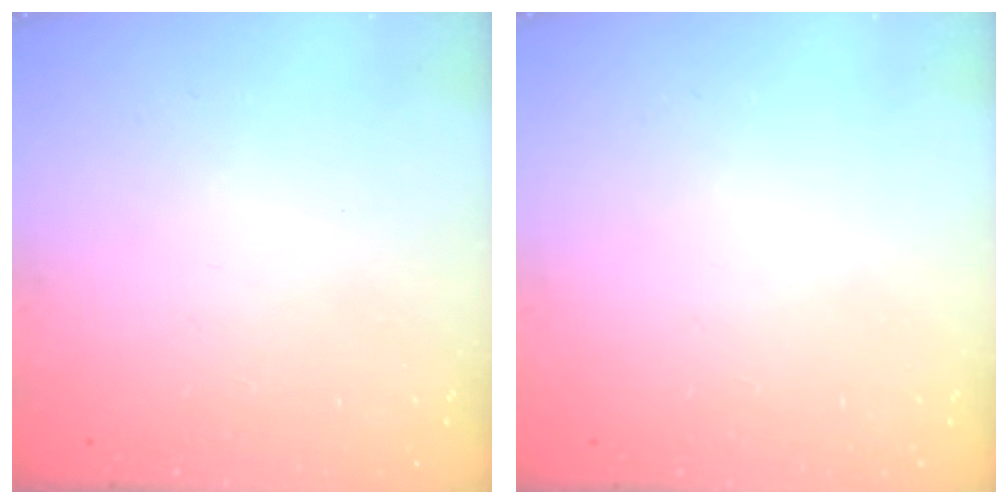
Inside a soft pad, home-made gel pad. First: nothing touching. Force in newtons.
{"total": 0.0}